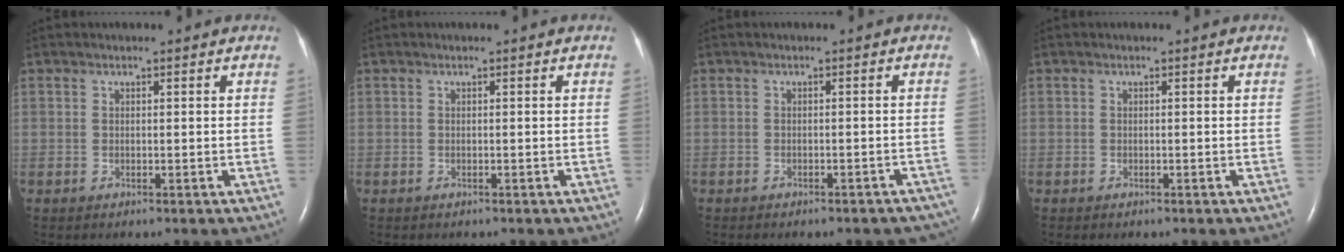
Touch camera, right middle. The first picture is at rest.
{"total": 0.0}
{"total": 9.2, "force": [-8.3, 2.6, 3.1], "torque": [-0.029, 0.000, -0.080]}
{"total": 0.0}